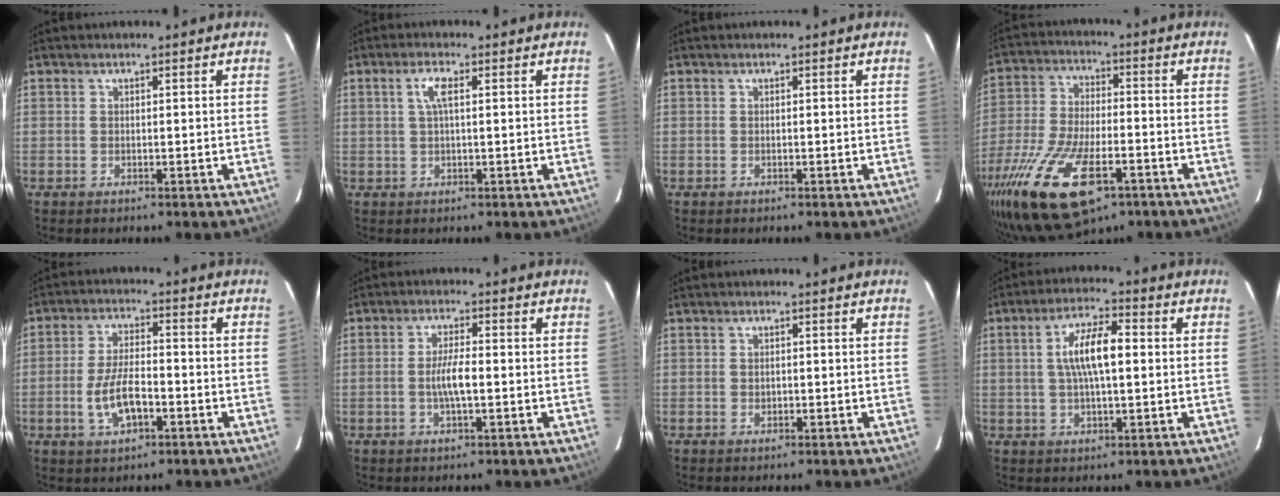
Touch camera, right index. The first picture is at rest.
{"total": 3.1, "force": [0.8, 0.5, 2.9], "torque": [-0.060, 0.006, 0.014]}
{"total": 0.0}
{"total": 22.5, "force": [-12.5, 9.6, 16.0], "torque": [-0.345, -0.058, -0.217]}
{"total": 8.2, "force": [-2.9, 3.2, 6.9], "torque": [-0.140, -0.001, -0.050]}
{"total": 4.9, "force": [-0.9, 1.0, 4.7], "torque": [-0.088, 0.000, -0.015]}
{"total": 1.1, "force": [-0.3, 0.8, 0.7], "torque": [-0.011, 0.003, -0.004]}
{"total": 8.8, "force": [1.0, 2.7, 8.3], "torque": [-0.153, 0.014, 0.019]}